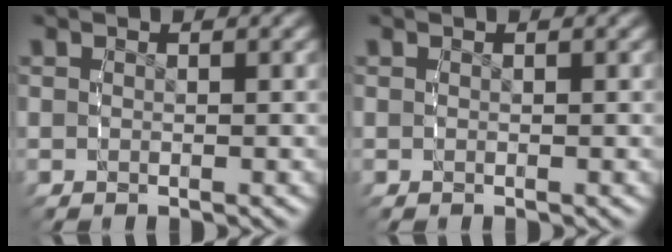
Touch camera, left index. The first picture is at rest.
{"total": 0.0}